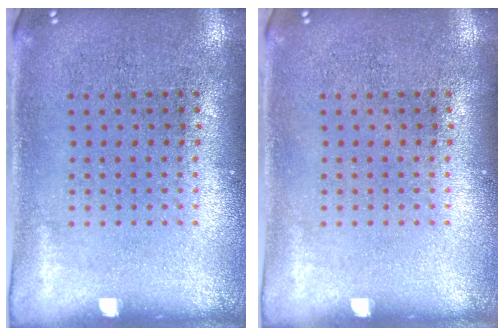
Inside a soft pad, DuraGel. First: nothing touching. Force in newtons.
{"total": 0.0}